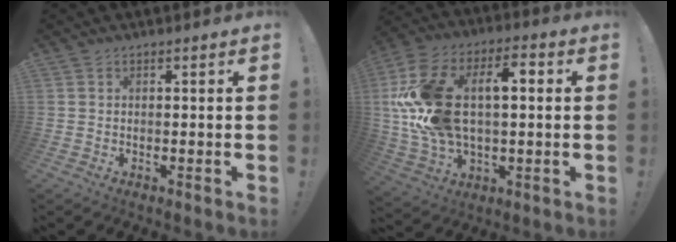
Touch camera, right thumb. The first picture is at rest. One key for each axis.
{"total": 22.9, "fx": 3.0, "fy": 14.0, "fz": 17.9, "tx": -0.344, "ty": 0.013, "tz": 0.053}